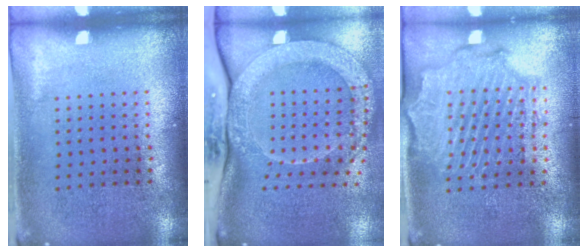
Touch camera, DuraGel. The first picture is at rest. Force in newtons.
{"total": 3.0, "press": 2.2, "slide": 2.0}
{"total": 2.1, "press": 2.0, "slide": 0.6}